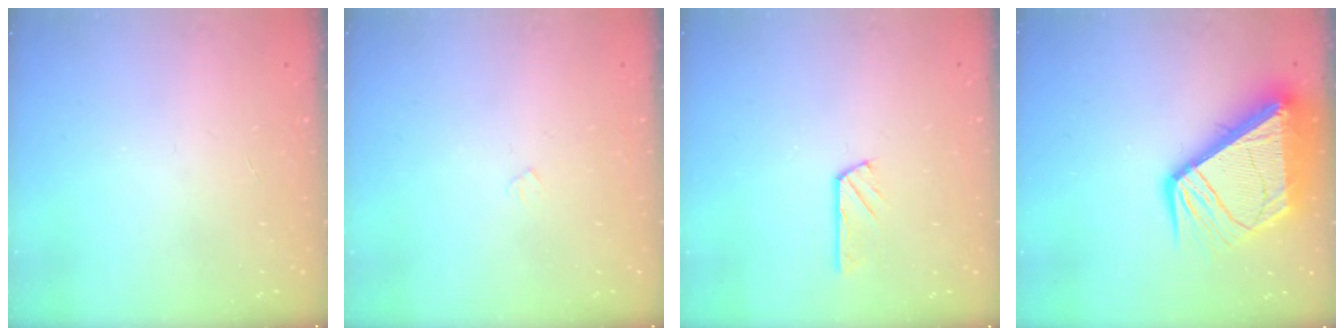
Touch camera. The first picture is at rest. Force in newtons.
{"total": 2.4, "press": 2.4, "slide": 0.3}
{"total": 2.9, "press": 2.9, "slide": 0.2}
{"total": 18.4, "press": 18.3, "slide": 2.1}